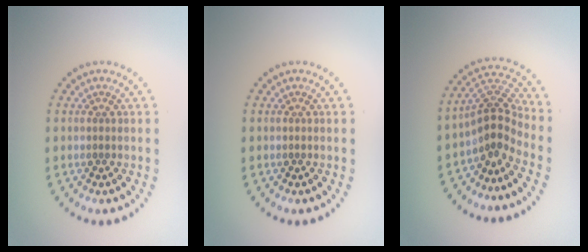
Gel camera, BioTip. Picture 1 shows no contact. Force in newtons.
{"total": 0.0}
{"total": 3.6, "press": 2.7, "slide": 2.5}